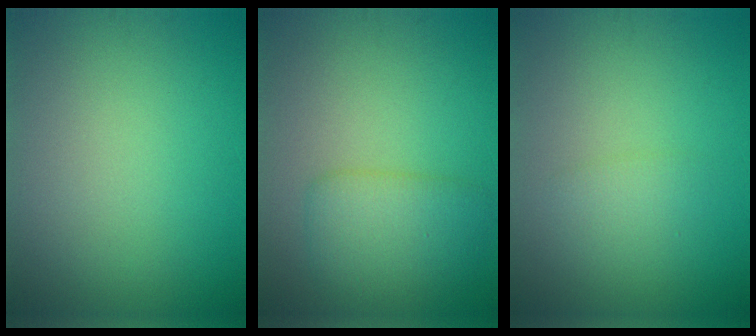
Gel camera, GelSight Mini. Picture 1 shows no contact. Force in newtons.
{"total": 3.7, "press": 3.7, "slide": 0.1}
{"total": 1.2, "press": 1.2, "slide": 0.2}